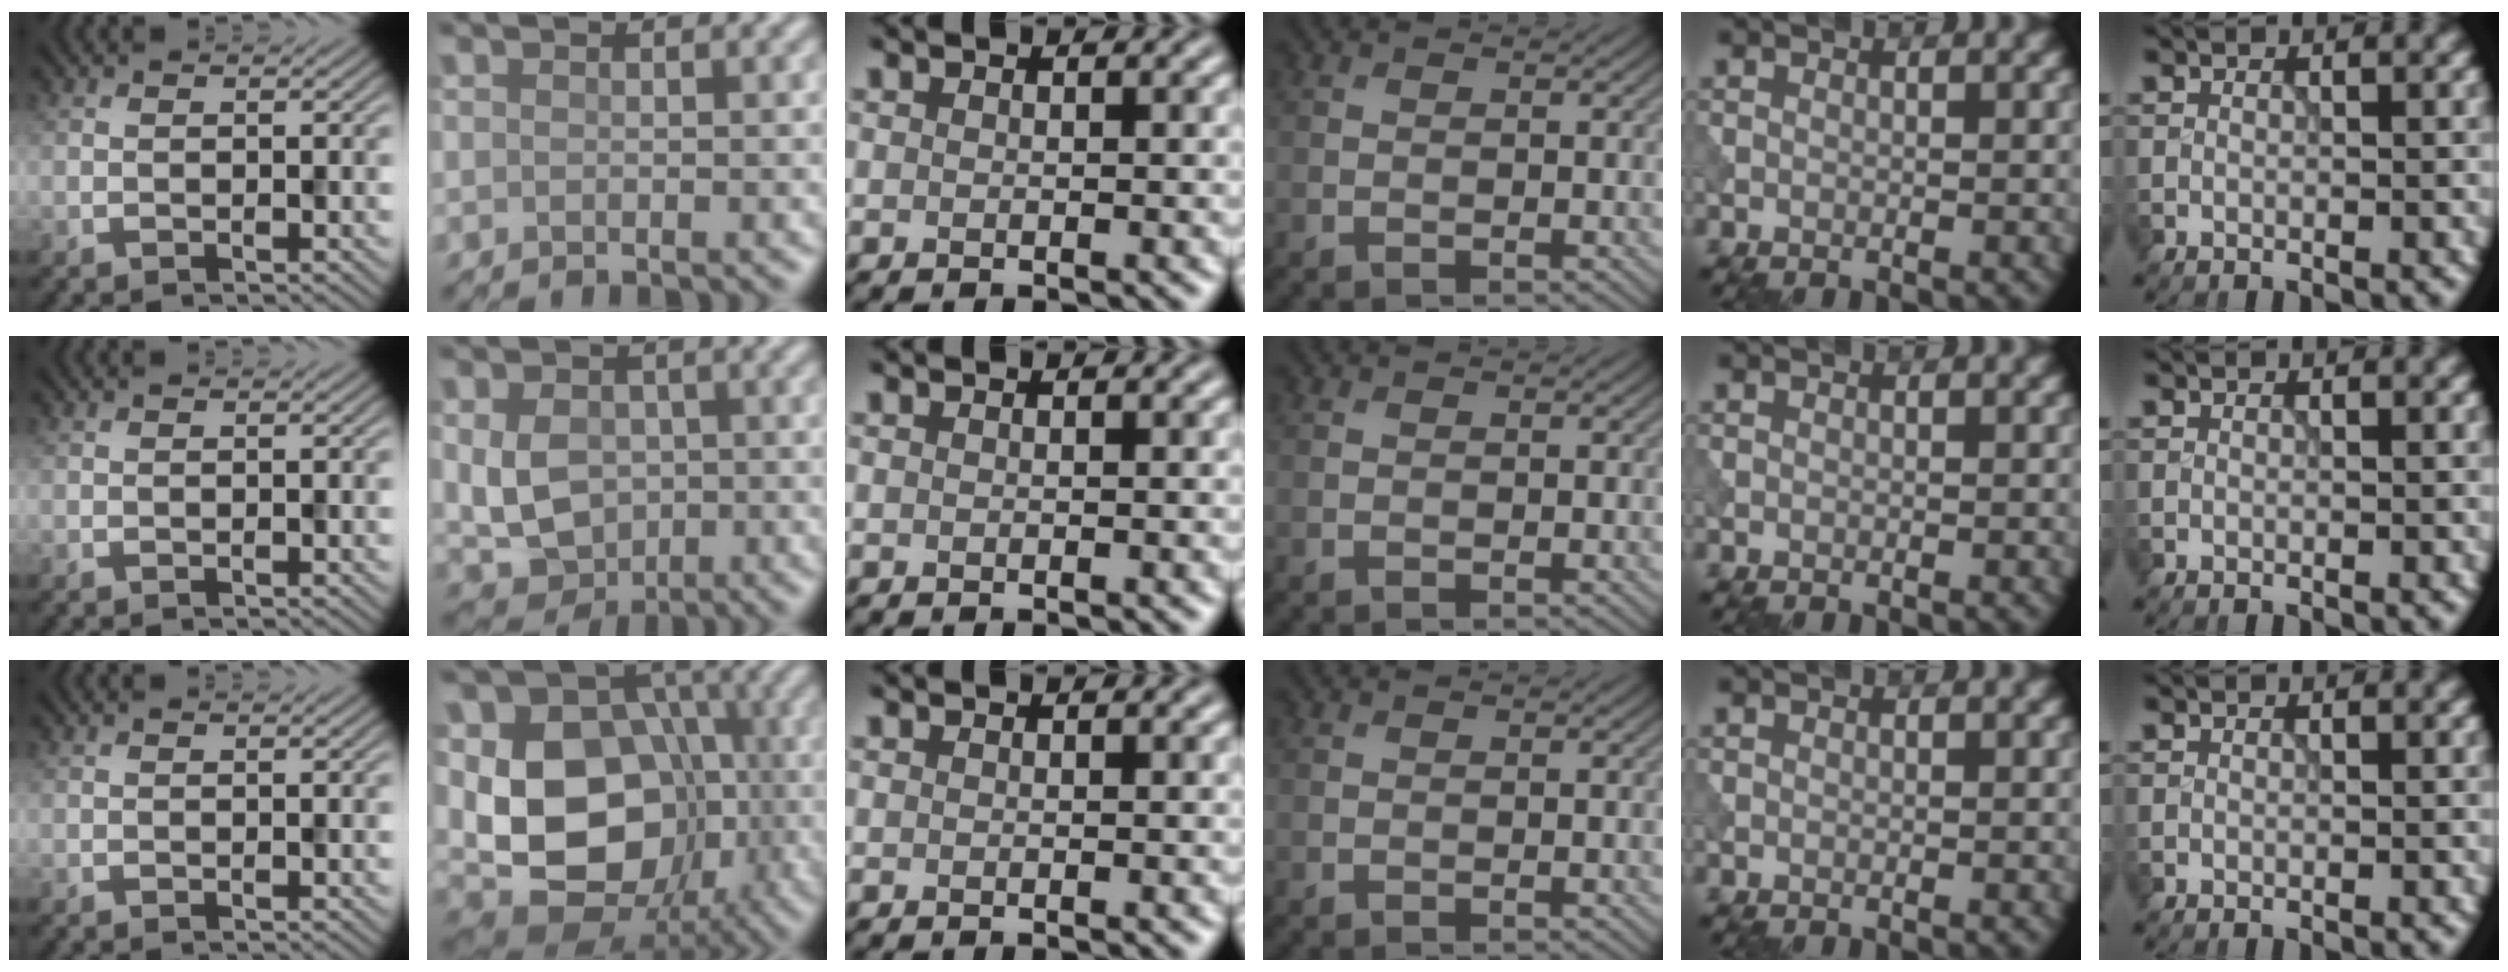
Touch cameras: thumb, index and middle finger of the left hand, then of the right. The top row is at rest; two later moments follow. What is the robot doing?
{"motion": "press", "object": "tv remote"}